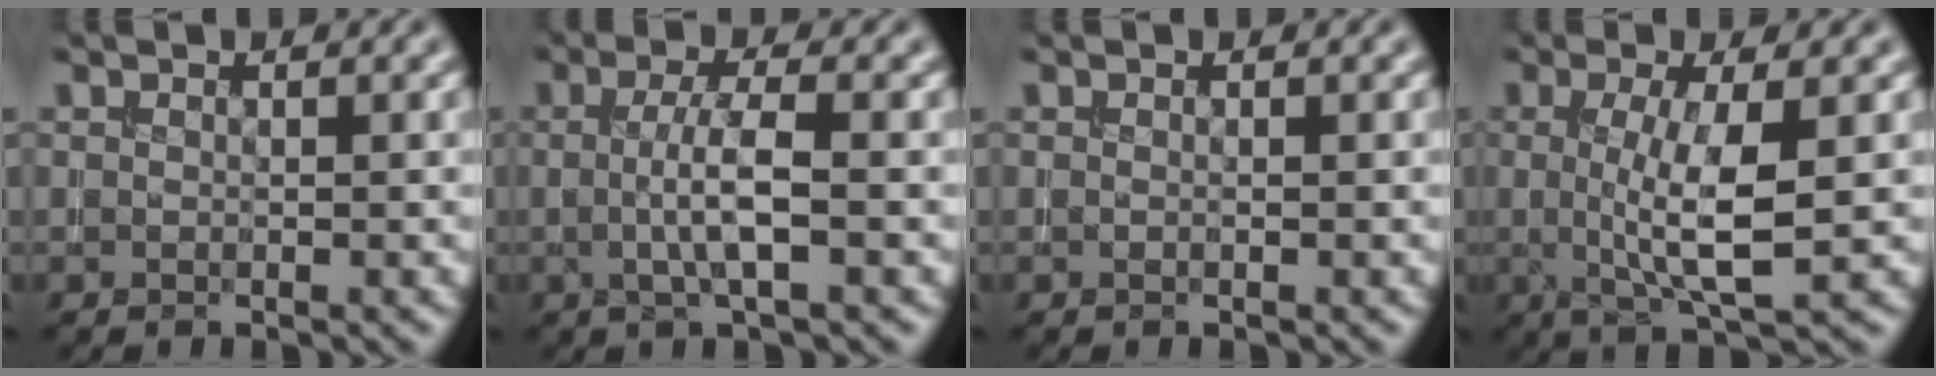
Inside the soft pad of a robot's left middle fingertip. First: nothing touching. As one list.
[{"total": 3.5, "force": [-0.2, 0.7, 3.4], "torque": [-0.065, 0.001, -0.005]}, {"total": 0.0}, {"total": 5.6, "force": [0.0, 1.3, 5.4], "torque": [-0.099, -0.004, 0.000]}]